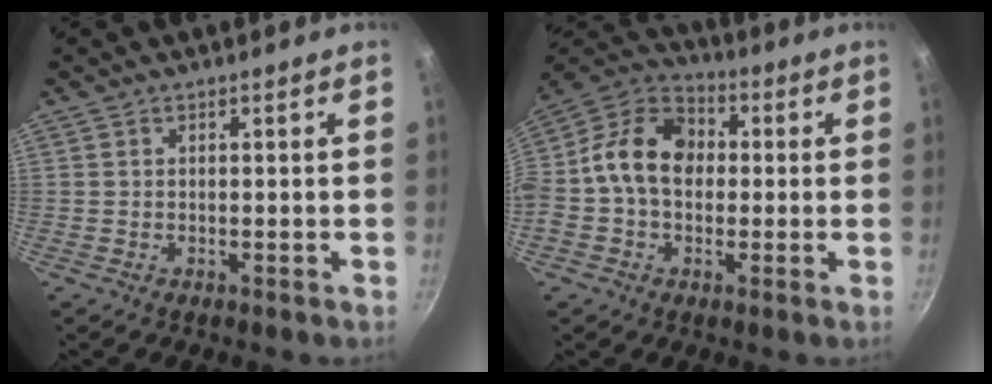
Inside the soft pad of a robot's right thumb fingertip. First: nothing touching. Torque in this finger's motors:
{"motor_torque": [2.47, 2.54, 1.29, -1.13, 0.66]}